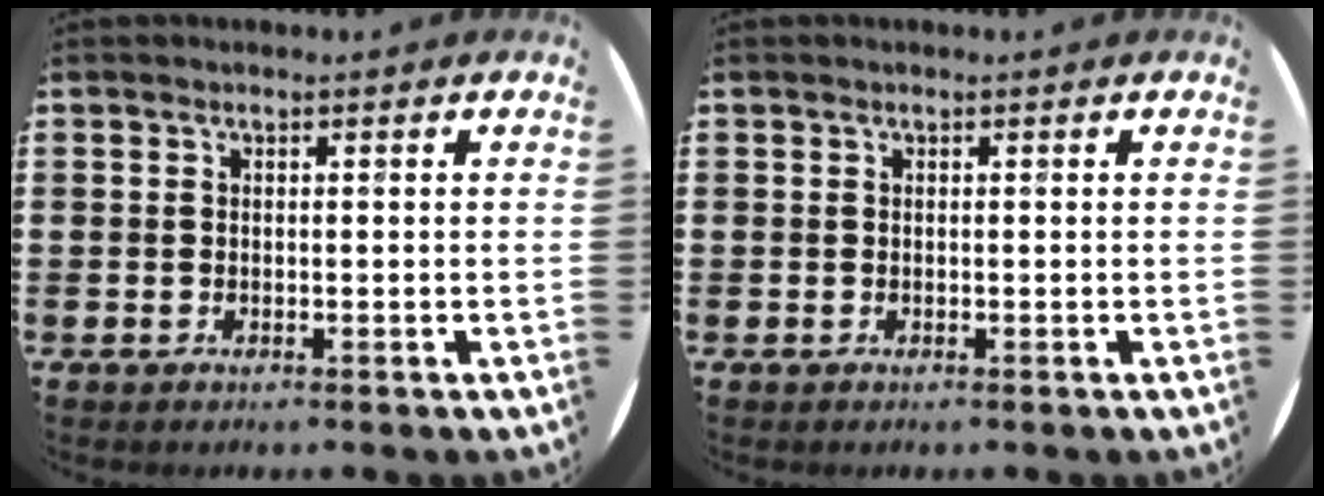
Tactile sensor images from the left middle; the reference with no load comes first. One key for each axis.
{"total": 0.0}